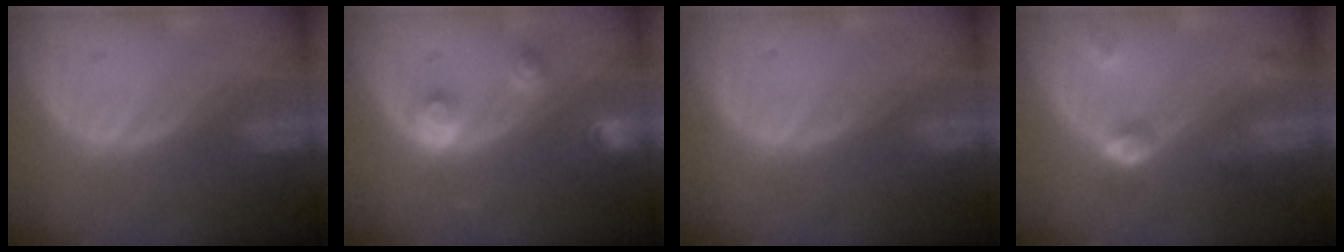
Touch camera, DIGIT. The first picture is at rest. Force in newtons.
{"total": 3.3, "press": 3.2, "slide": 1.0}
{"total": 0.0}
{"total": 4.6, "press": 4.2, "slide": 2.0}